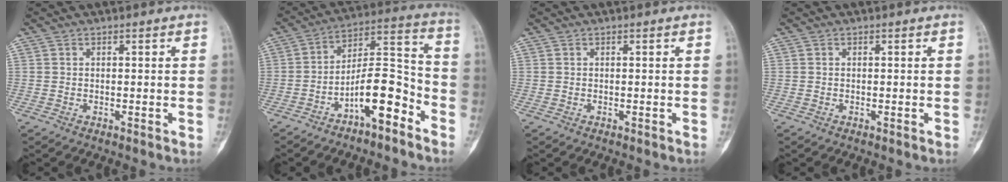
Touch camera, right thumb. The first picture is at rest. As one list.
[{"total": 11.9, "force": [-6.7, 4.2, 8.9], "torque": [-0.144, 0.084, -0.113]}, {"total": 0.0}, {"total": 0.0}]